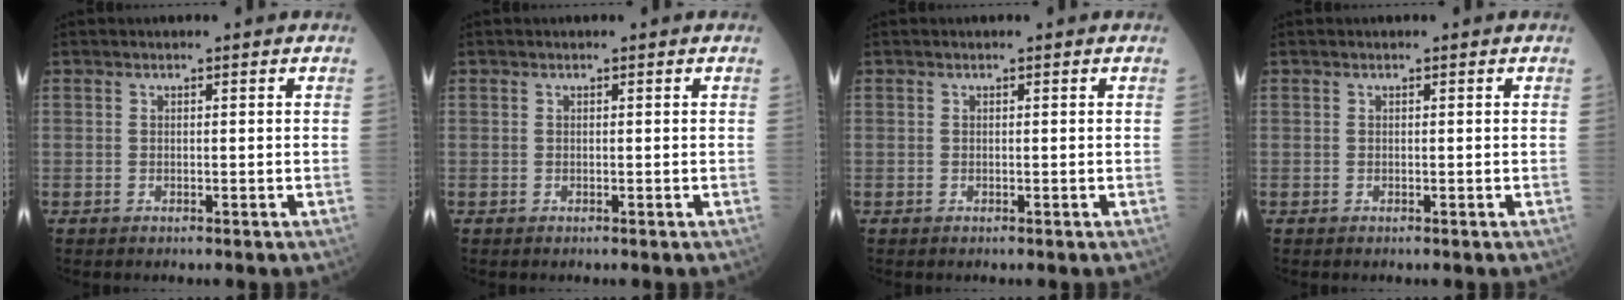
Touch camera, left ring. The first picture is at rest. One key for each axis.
{"total": 0.0}
{"total": 0.0}
{"total": 0.0}